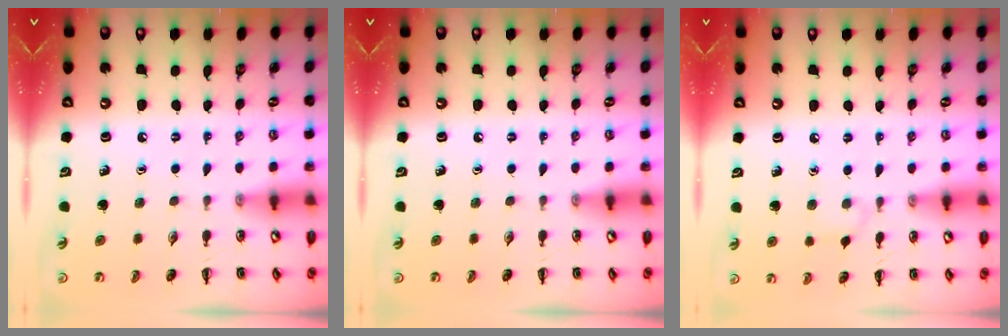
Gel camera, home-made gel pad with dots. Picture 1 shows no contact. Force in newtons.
{"total": 0.0}
{"total": 4.3, "press": 4.0, "slide": 1.7}